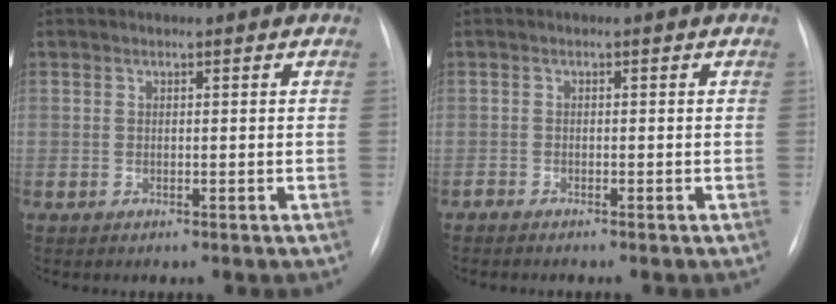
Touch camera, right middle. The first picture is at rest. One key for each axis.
{"total": 1.2, "fx": -1.1, "fy": 0.0, "fz": 0.4, "tx": -0.012, "ty": -0.005, "tz": -0.016}